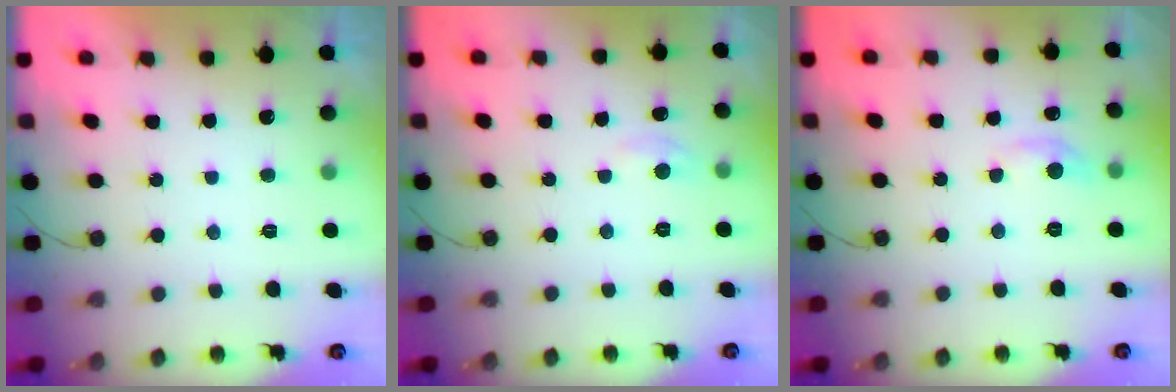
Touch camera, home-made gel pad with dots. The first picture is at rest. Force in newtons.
{"total": 2.6, "press": 2.6, "slide": 0.3}
{"total": 5.9, "press": 5.9, "slide": 0.5}